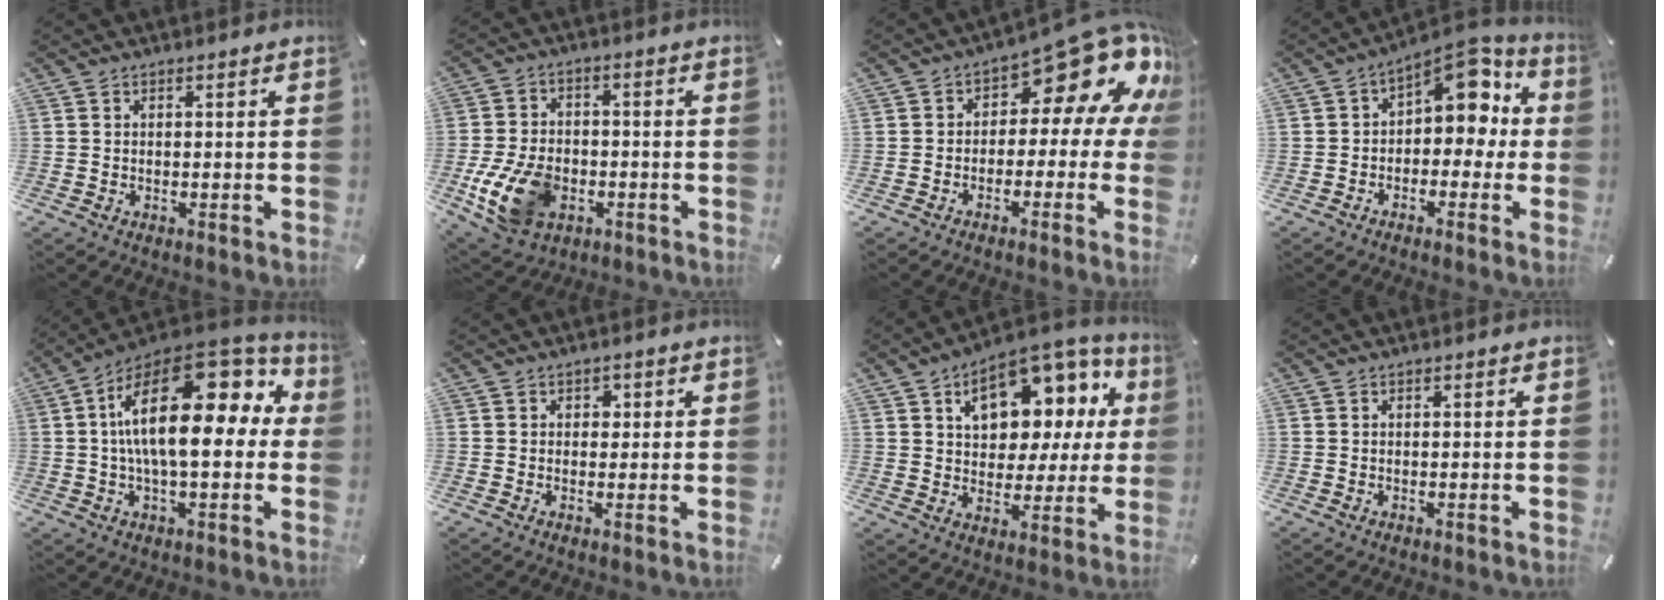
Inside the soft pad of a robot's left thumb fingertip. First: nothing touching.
{"total": 14.0, "force": [-4.4, 9.8, 8.9], "torque": [-0.190, 0.014, -0.076]}
{"total": 16.5, "force": [7.8, 8.0, 12.1], "torque": [-0.158, -0.055, 0.126]}
{"total": 9.5, "force": [4.1, 6.3, 6.0], "torque": [-0.070, -0.035, 0.068]}
{"total": 22.8, "force": [4.4, 10.6, 19.7], "torque": [-0.340, -0.035, 0.074]}
{"total": 1.5, "force": [0.1, 1.4, 0.5], "torque": [0.005, 0.000, -0.005]}
{"total": 14.1, "force": [7.1, 9.1, 8.1], "torque": [-0.127, -0.046, 0.126]}
{"total": 0.0}